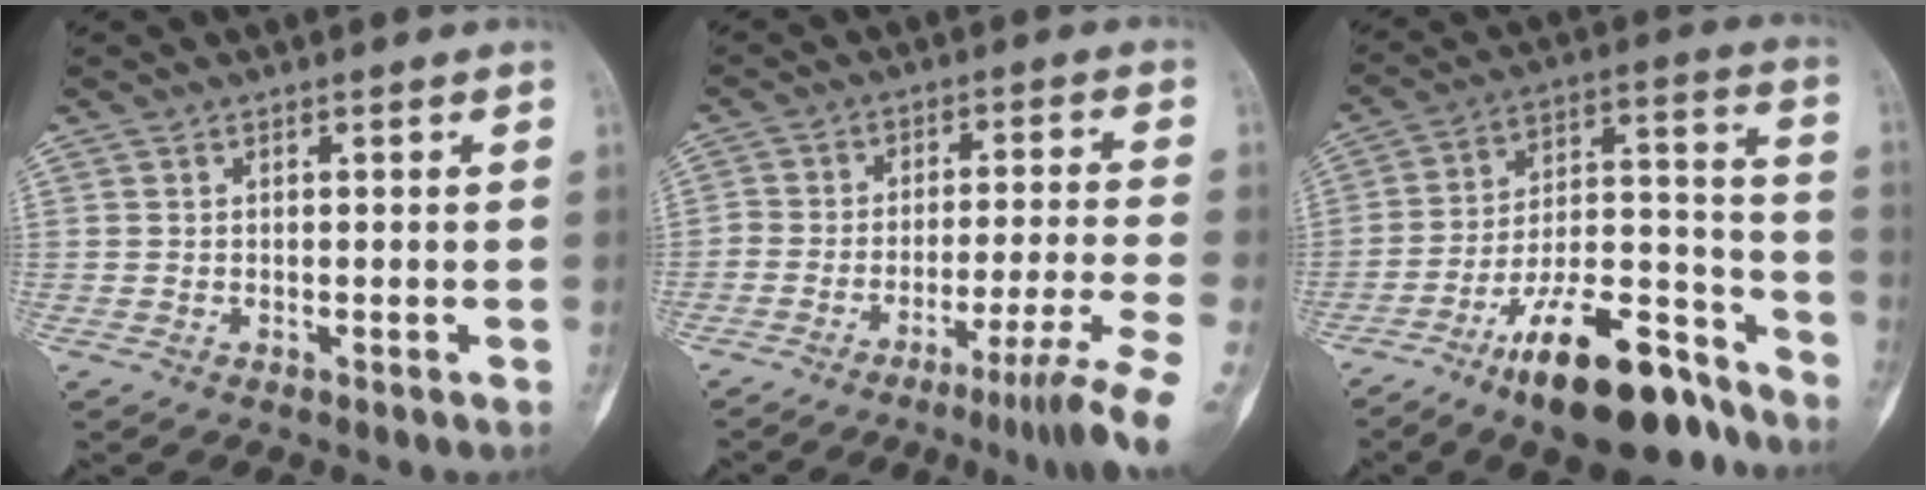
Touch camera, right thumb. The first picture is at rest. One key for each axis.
{"total": 10.7, "fx": -7.5, "fy": -2.0, "fz": 7.4, "tx": -0.127, "ty": 0.050, "tz": -0.115}
{"total": 21.4, "fx": -14.8, "fy": 7.6, "fz": 13.4, "tx": -0.197, "ty": 0.102, "tz": -0.245}